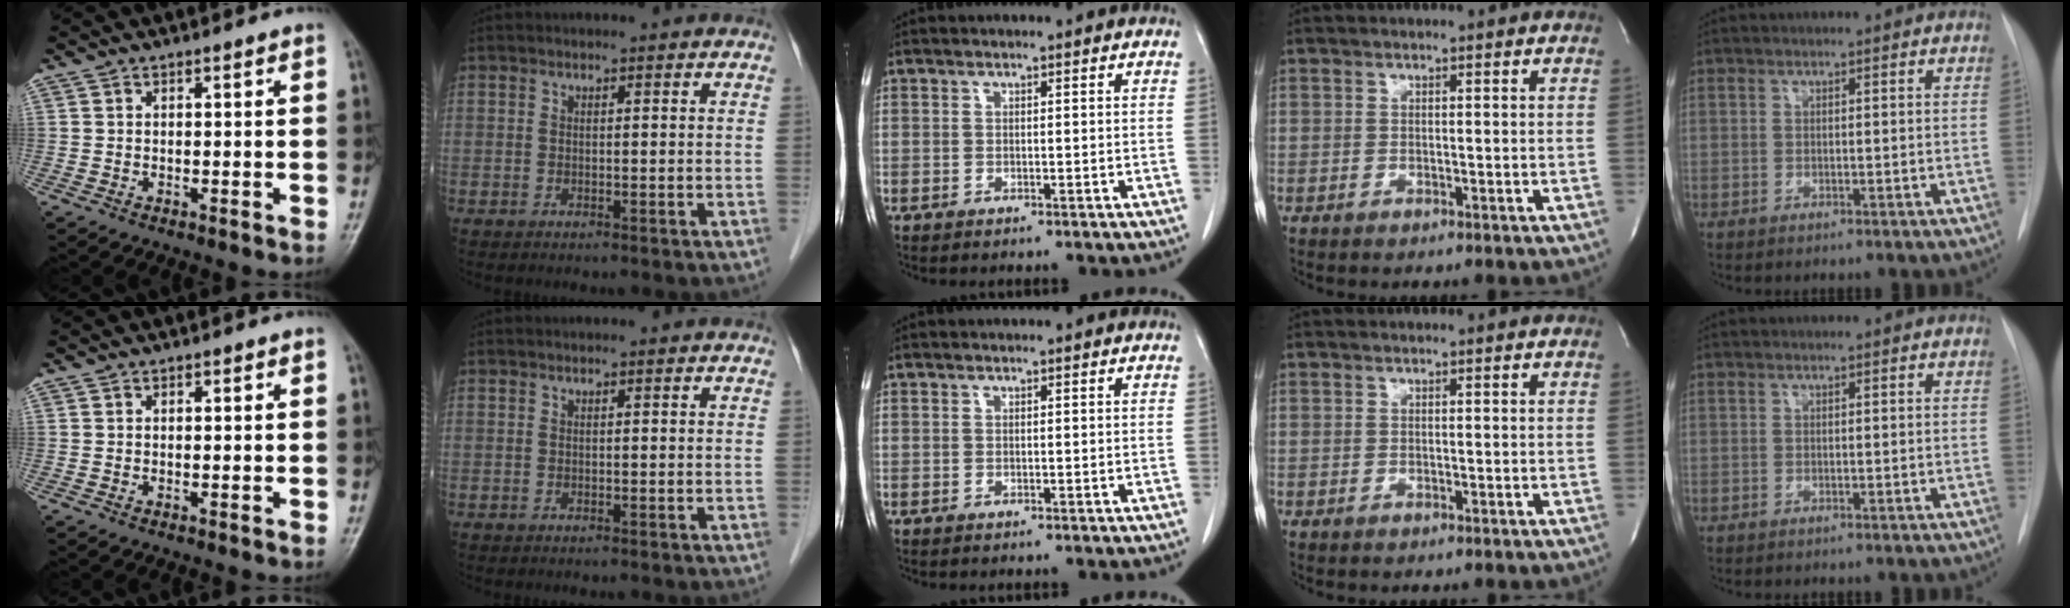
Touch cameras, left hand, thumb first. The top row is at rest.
{}